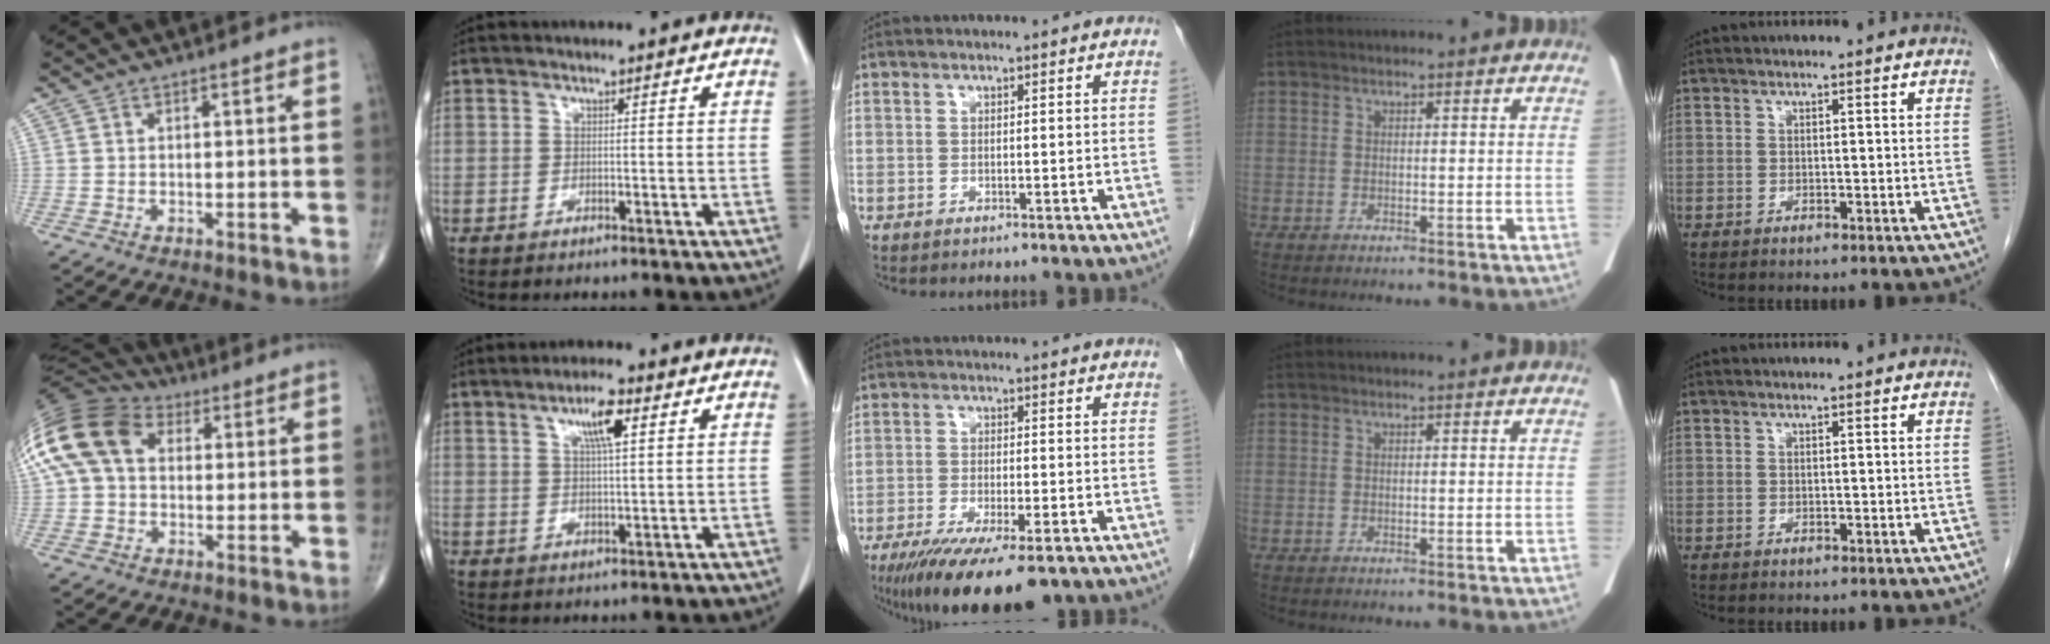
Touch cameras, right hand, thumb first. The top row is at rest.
{"thumb": {"total": 17.3, "force": [3.9, 12.3, 11.5], "torque": [-0.249, 0.043, 0.062]}, "index": {"total": 5.4, "force": [2.4, 0.8, 4.8], "torque": [-0.086, 0.003, 0.041]}, "middle": {"total": 14.4, "force": [-10.2, 2.8, 9.7], "torque": [-0.151, -0.032, -0.157]}}